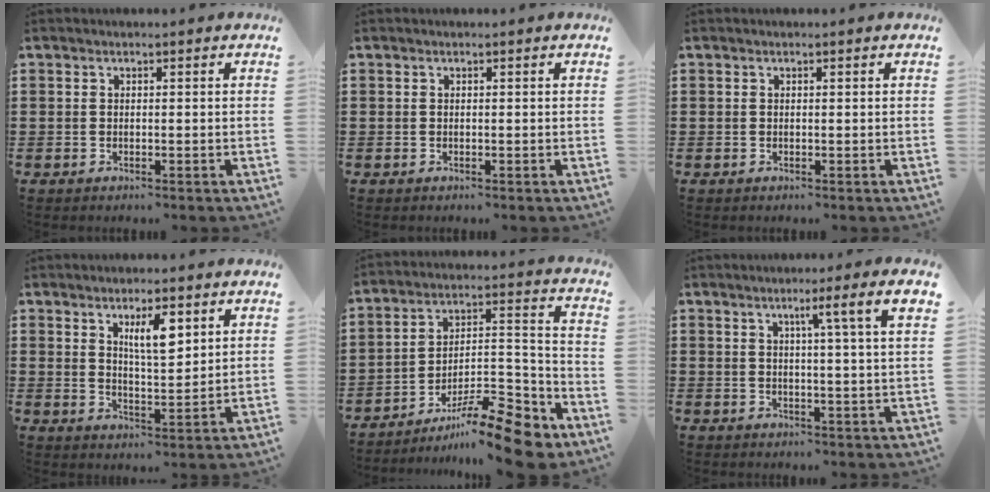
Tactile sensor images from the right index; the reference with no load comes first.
{"total": 0.0}
{"total": 0.0}
{"total": 5.8, "force": [2.9, 1.8, 4.7], "torque": [-0.083, 0.000, 0.045]}
{"total": 13.6, "force": [-10.5, 2.7, 8.1], "torque": [-0.104, 0.043, -0.187]}
{"total": 5.0, "force": [2.2, -0.7, 4.4], "torque": [-0.073, -0.010, 0.029]}